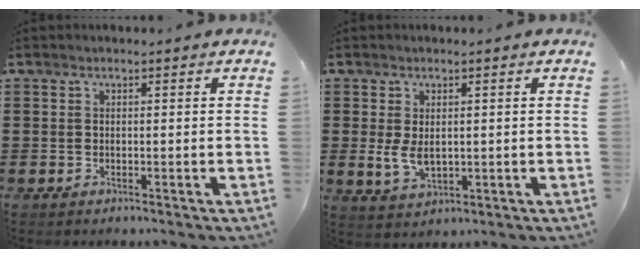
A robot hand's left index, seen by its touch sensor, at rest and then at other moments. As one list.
[{"total": 3.9, "force": [0.2, 2.4, 3.1], "torque": [-0.061, 0.000, 0.001]}]